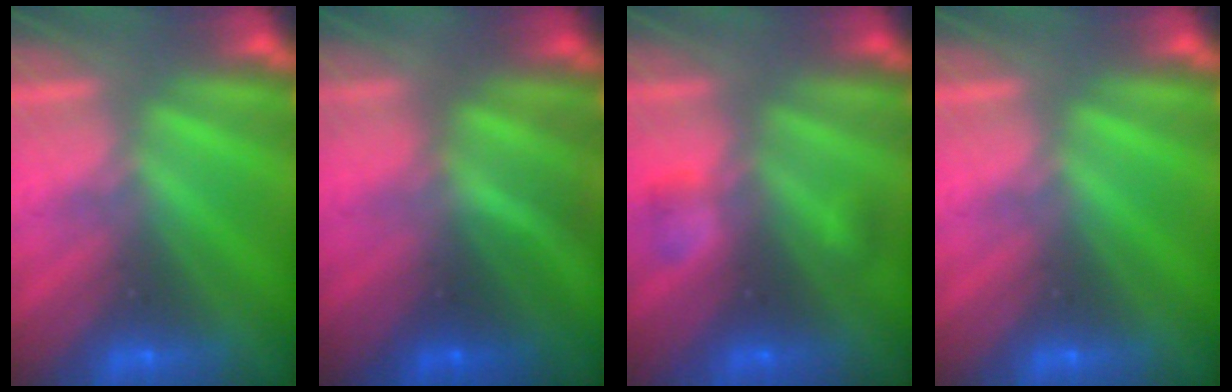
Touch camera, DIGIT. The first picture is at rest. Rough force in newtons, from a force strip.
{"total": 1.3}
{"total": 2.0}
{"total": 0.0}